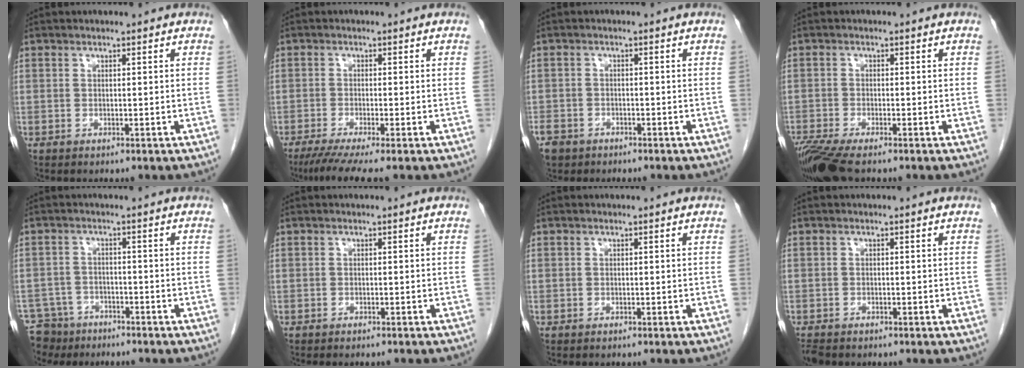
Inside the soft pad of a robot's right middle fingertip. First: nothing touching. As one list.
[{"total": 6.1, "force": [-4.4, -0.3, 4.2], "torque": [-0.063, -0.017, -0.075]}, {"total": 5.6, "force": [-3.9, 3.8, 1.4], "torque": [-0.041, 0.000, -0.066]}, {"total": 6.6, "force": [-5.2, 0.7, 4.0], "torque": [-0.077, -0.019, -0.096]}, {"total": 7.3, "force": [-5.8, 4.3, 0.4], "torque": [-0.013, -0.001, -0.095]}, {"total": 2.6, "force": [-2.3, 0.3, 1.1], "torque": [-0.015, -0.003, -0.026]}, {"total": 0.0}, {"total": 1.7, "force": [-1.5, 0.6, 0.7], "torque": [-0.020, -0.006, -0.023]}]